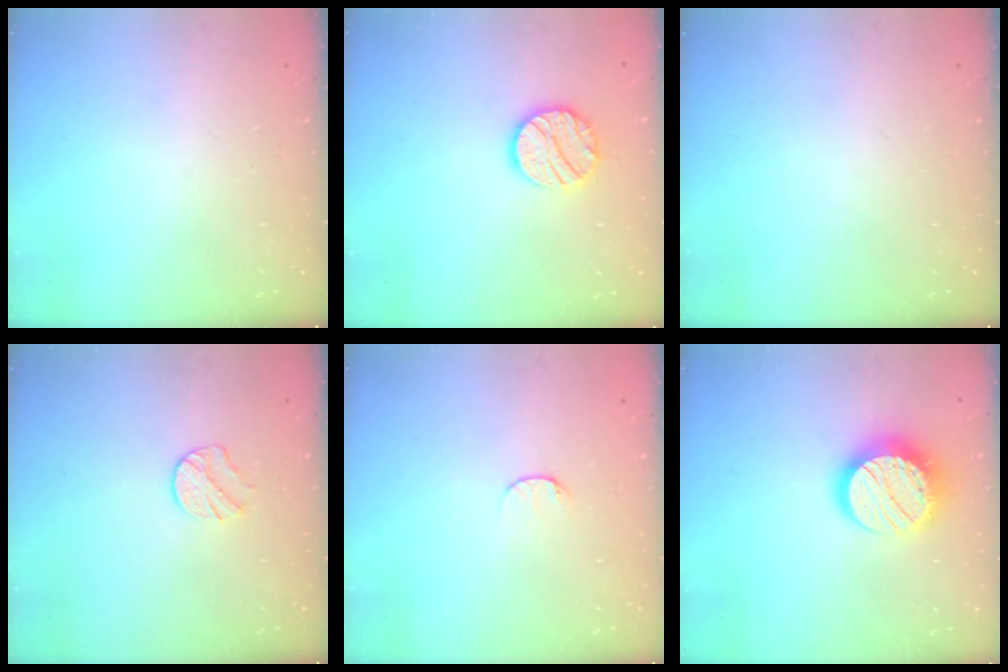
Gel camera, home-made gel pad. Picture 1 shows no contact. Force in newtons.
{"total": 12.6, "press": 12.6, "slide": 1.1}
{"total": 0.0}
{"total": 5.5, "press": 5.5, "slide": 0.6}
{"total": 5.3, "press": 5.3, "slide": 0.6}
{"total": 16.3, "press": 16.2, "slide": 1.1}